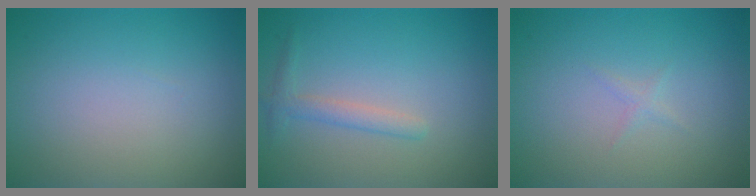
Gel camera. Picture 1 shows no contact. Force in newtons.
{"total": 1.6, "press": 1.6, "slide": 0.1}
{"total": 0.6, "press": 0.6, "slide": 0.0}